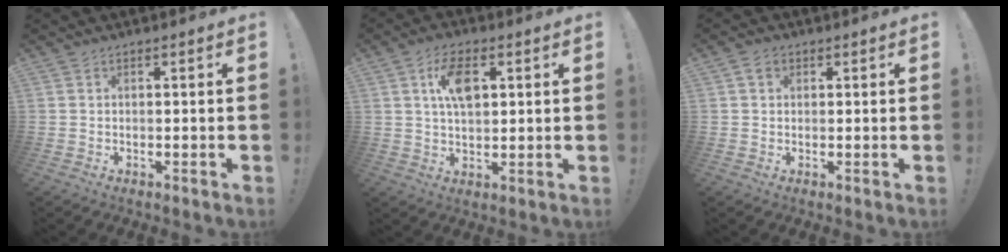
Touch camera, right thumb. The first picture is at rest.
{"total": 9.5, "force": [2.9, 5.1, 7.4], "torque": [-0.115, 0.002, 0.050]}
{"total": 2.6, "force": [1.1, 1.9, 1.3], "torque": [-0.020, 0.003, 0.020]}